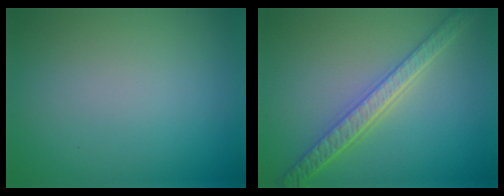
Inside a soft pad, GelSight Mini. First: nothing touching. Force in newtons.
{"total": 4.5, "press": 4.0, "slide": 2.1}